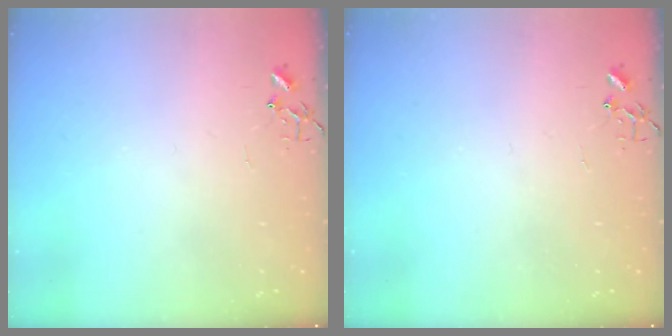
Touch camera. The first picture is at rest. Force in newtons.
{"total": 0.0}